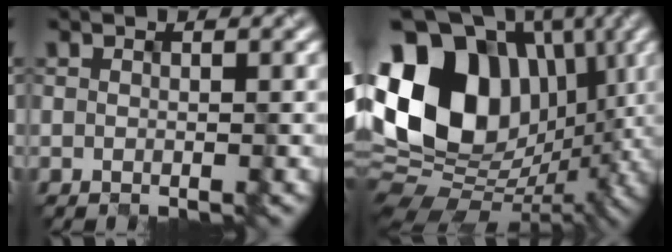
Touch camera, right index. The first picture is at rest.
{"total": 17.0, "force": [3.4, 13.0, 10.4], "torque": [-0.210, 0.033, 0.050]}